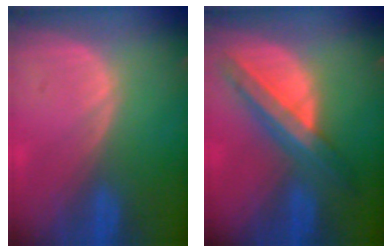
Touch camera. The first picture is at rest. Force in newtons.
{"total": 8.3, "press": 7.1, "slide": 4.4}